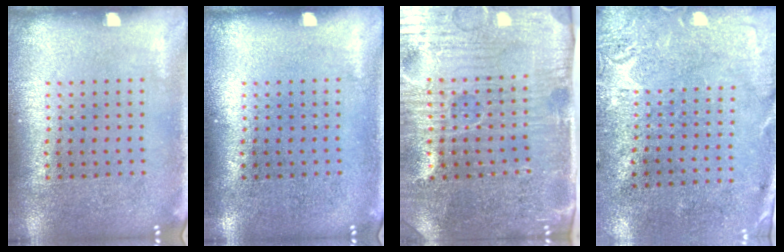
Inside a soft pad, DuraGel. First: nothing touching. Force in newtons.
{"total": 0.0}
{"total": 5.1, "press": 4.5, "slide": 2.5}
{"total": 2.7, "press": 2.2, "slide": 1.7}